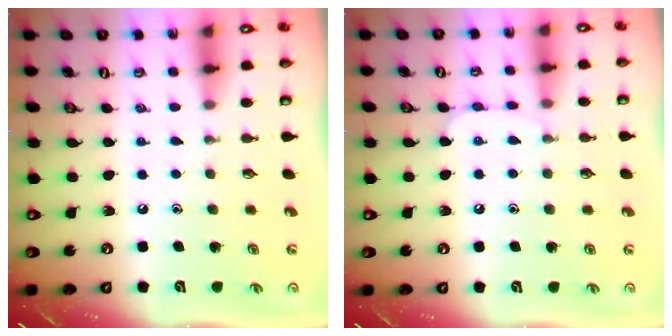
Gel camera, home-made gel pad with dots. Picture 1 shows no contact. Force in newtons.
{"total": 7.8, "press": 7.7, "slide": 0.5}